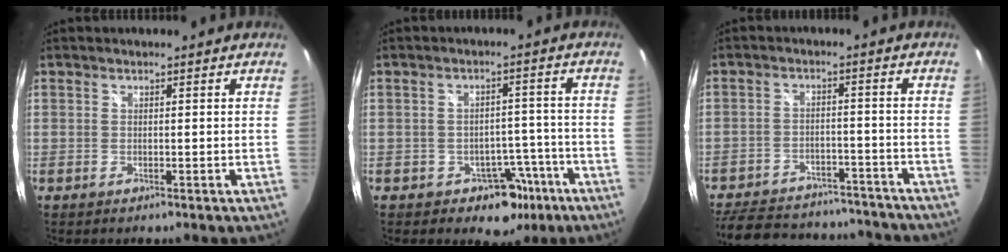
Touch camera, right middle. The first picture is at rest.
{"total": 6.9, "force": [-4.2, 5.0, 2.3], "torque": [-0.037, 0.031, -0.037]}
{"total": 25.0, "force": [-21.0, 9.8, 9.4], "torque": [-0.211, 0.020, -0.269]}